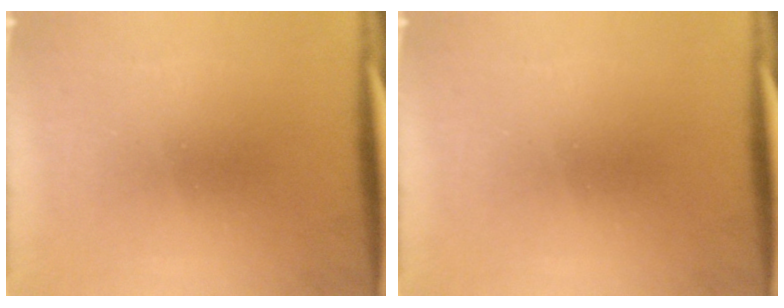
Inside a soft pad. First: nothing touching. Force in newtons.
{"total": 0.0}